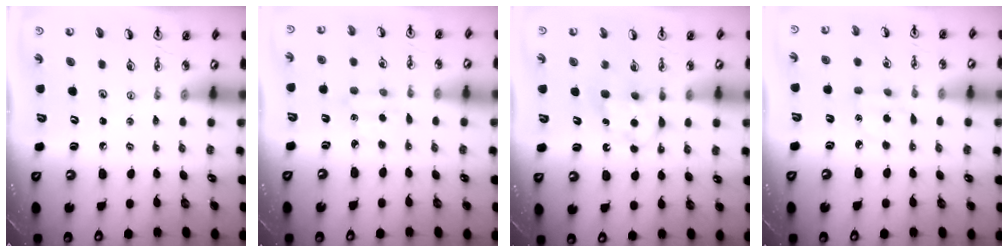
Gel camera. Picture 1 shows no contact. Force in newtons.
{"total": 3.4, "press": 3.3, "slide": 0.5}
{"total": 7.0, "press": 7.0, "slide": 0.5}
{"total": 5.2, "press": 5.2, "slide": 0.5}